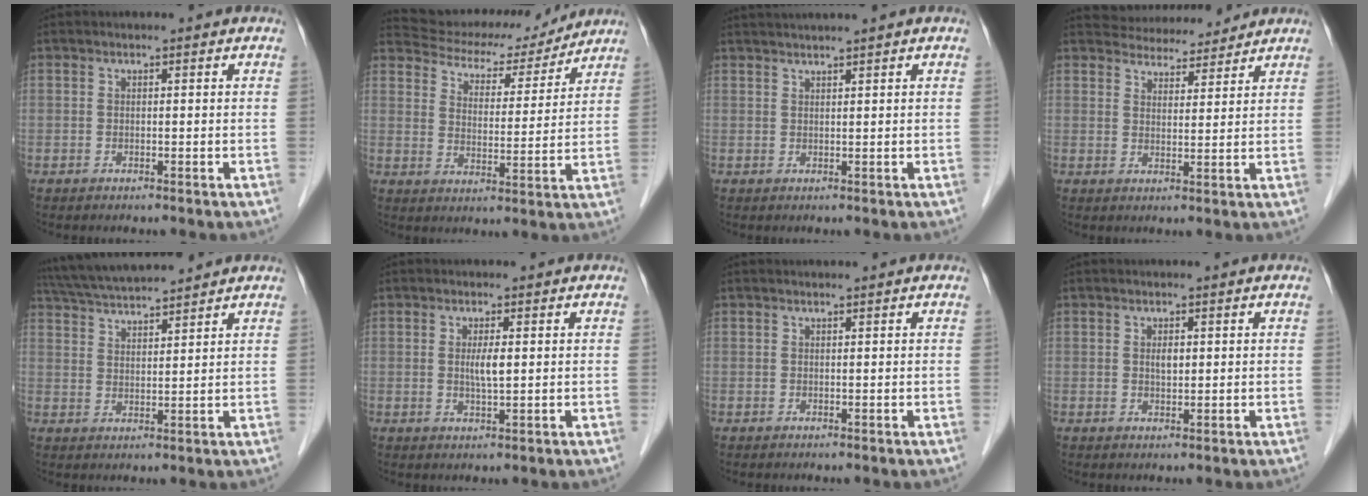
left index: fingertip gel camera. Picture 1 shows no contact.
{"total": 13.5, "force": [12.6, 3.9, 2.5], "torque": [-0.033, 0.006, 0.180]}
{"total": 3.8, "force": [3.3, -0.8, 1.7], "torque": [-0.020, 0.023, 0.059]}
{"total": 8.5, "force": [8.2, 1.9, 1.2], "torque": [-0.014, 0.013, 0.116]}
{"total": 10.4, "force": [9.7, 0.1, 3.7], "torque": [-0.074, 0.028, 0.167]}
{"total": 2.4, "force": [0.4, 0.2, 2.4], "torque": [-0.046, -0.003, 0.007]}
{"total": 0.6, "force": [0.5, -0.1, 0.2], "torque": [-0.006, 0.004, 0.010]}
{"total": 1.3, "force": [0.5, 0.6, 1.0], "torque": [-0.018, 0.000, 0.009]}